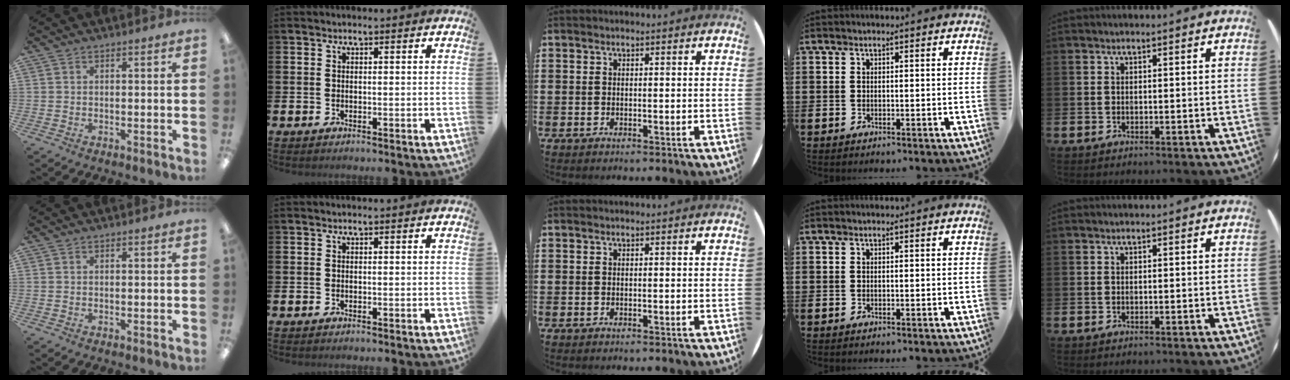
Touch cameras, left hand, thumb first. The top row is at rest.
{}